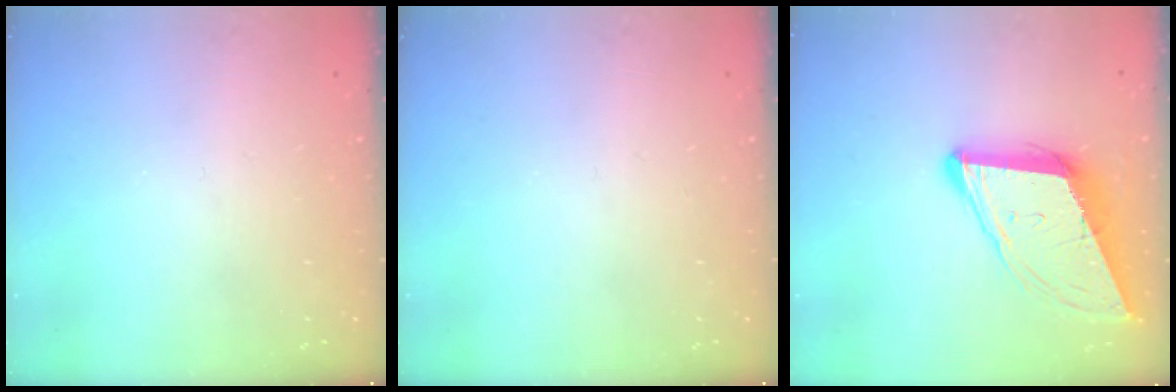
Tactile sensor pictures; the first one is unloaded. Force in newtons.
{"total": 0.0}
{"total": 12.6, "press": 12.0, "slide": 3.9}